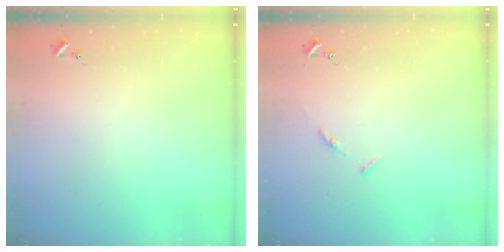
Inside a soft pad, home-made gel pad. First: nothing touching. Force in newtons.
{"total": 4.5, "press": 4.4, "slide": 0.5}